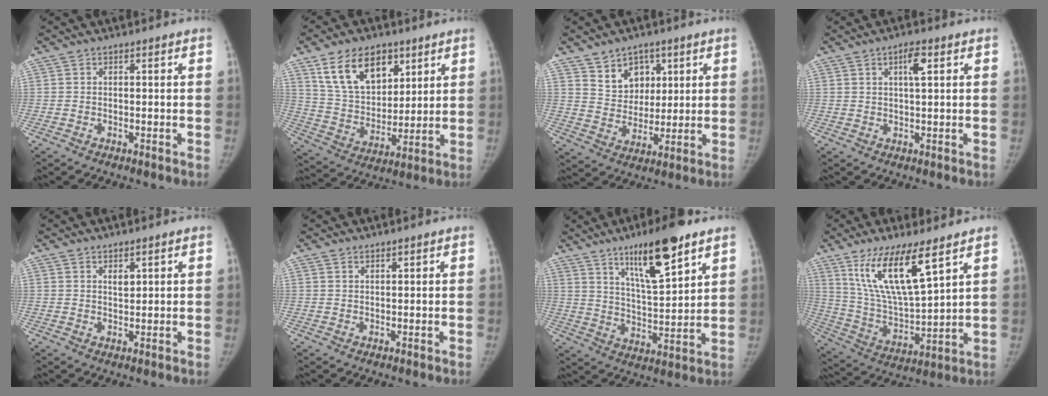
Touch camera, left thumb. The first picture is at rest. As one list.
[{"total": 15.3, "force": [8.3, 9.4, 8.8], "torque": [-0.117, -0.038, 0.163]}, {"total": 8.7, "force": [4.6, 6.7, 3.1], "torque": [-0.011, -0.028, 0.088]}, {"total": 3.7, "force": [1.5, 1.0, 3.3], "torque": [-0.054, -0.001, 0.026]}, {"total": 2.0, "force": [1.2, 0.9, 1.4], "torque": [-0.015, -0.010, 0.024]}, {"total": 1.0, "force": [0.9, 0.2, 0.3], "torque": [-0.002, -0.006, 0.016]}, {"total": 15.5, "force": [9.4, 3.5, 11.8], "torque": [-0.179, -0.052, 0.162]}, {"total": 16.2, "force": [9.3, 4.1, 12.6], "torque": [-0.229, -0.051, 0.191]}]